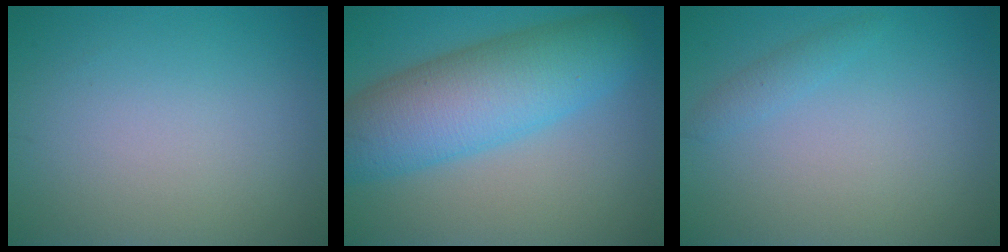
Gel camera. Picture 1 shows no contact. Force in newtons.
{"total": 9.2, "press": 9.2, "slide": 0.1}
{"total": 1.1, "press": 1.1, "slide": 0.1}